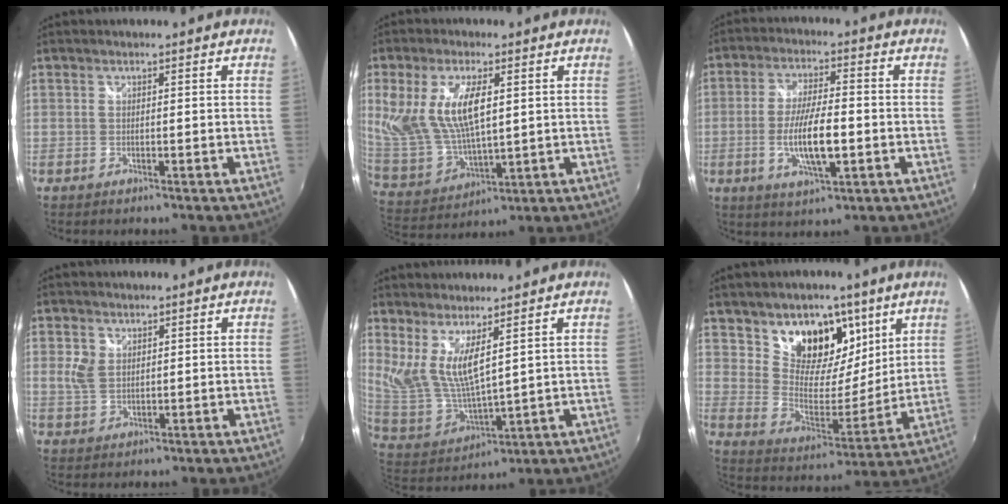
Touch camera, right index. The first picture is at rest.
{"total": 14.4, "force": [3.9, 6.7, 12.2], "torque": [-0.246, -0.003, 0.090]}
{"total": 10.3, "force": [-2.3, 2.6, 9.7], "torque": [-0.185, -0.010, -0.040]}
{"total": 3.7, "force": [1.1, 2.8, 2.2], "torque": [-0.042, 0.002, 0.024]}
{"total": 9.7, "force": [5.6, 2.6, 7.5], "torque": [-0.145, -0.019, 0.124]}
{"total": 15.5, "force": [8.7, 10.1, 8.0], "torque": [-0.135, -0.002, 0.153]}